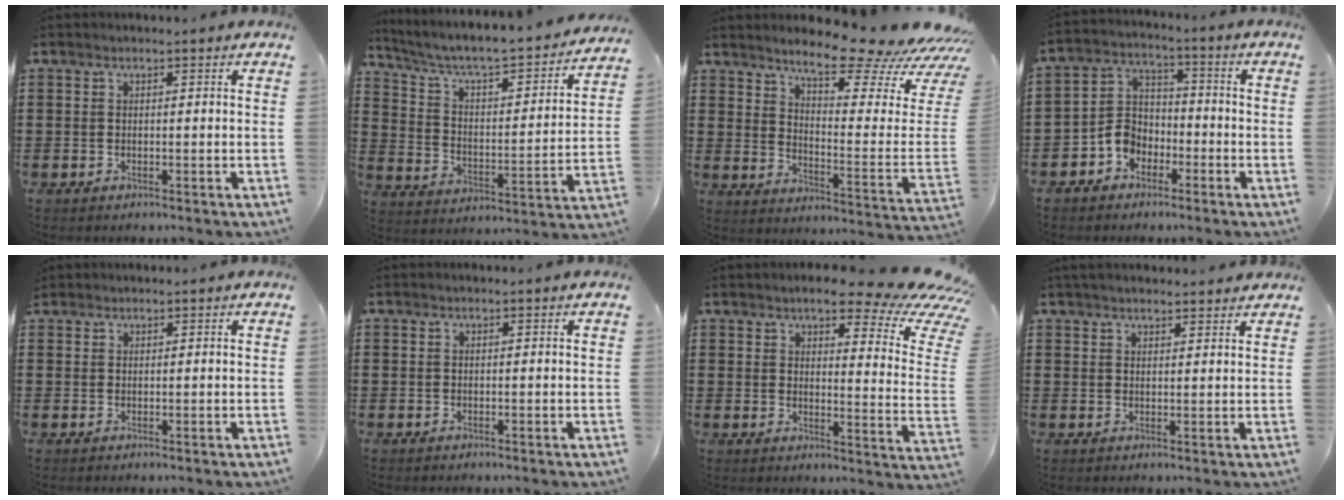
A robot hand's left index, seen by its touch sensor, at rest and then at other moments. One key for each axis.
{"total": 4.4, "fx": 3.7, "fy": 0.7, "fz": 2.3, "tx": -0.066, "ty": -0.041, "tz": 0.052}
{"total": 10.6, "fx": 9.3, "fy": 1.1, "fz": 4.9, "tx": -0.094, "ty": -0.075, "tz": 0.154}
{"total": 5.5, "fx": -3.4, "fy": 4.0, "fz": 1.7, "tx": -0.052, "ty": 0.012, "tz": -0.071}
{"total": 0.9, "fx": 0.8, "fy": 0.4, "fz": 0.0, "tx": -0.003, "ty": 0.001, "tz": 0.017}
{"total": 0.0}
{"total": 8.6, "fx": 6.7, "fy": 1.2, "fz": 5.4, "tx": -0.090, "ty": -0.051, "tz": 0.108}
{"total": 2.4, "fx": 2.3, "fy": 0.1, "fz": 0.4, "tx": -0.013, "ty": 0.000, "tz": 0.046}